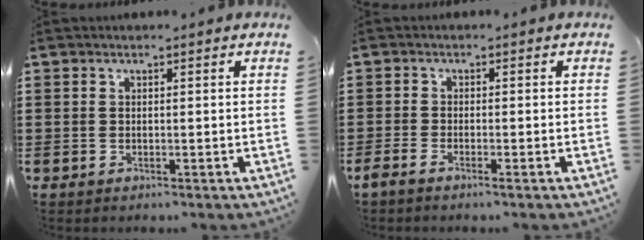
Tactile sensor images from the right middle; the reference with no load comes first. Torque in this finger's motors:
{"motor_torque": [1.01, 1.04, 0.02, 0.04]}